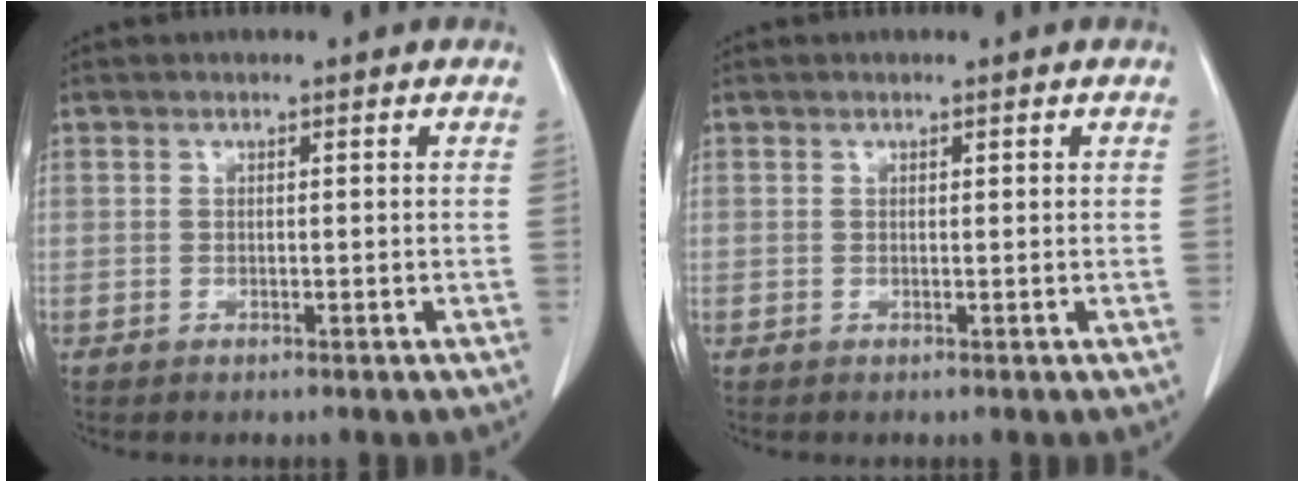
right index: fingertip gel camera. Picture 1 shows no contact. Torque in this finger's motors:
{"motor_torque": [-0.13, -0.09, -0.02, 0.01]}